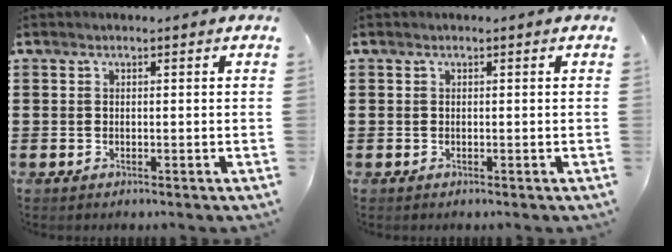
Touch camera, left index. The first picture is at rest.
{"total": 0.0}